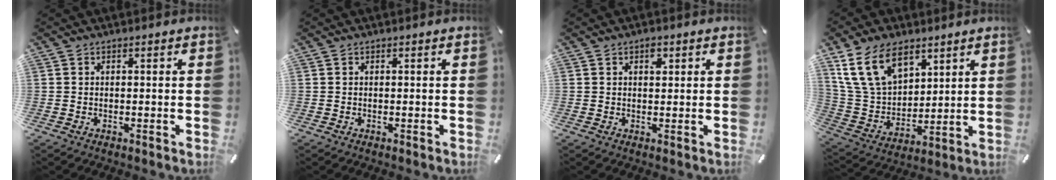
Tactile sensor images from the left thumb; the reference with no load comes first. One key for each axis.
{"total": 0.0}
{"total": 2.2, "fx": 1.0, "fy": 1.3, "fz": 1.5, "tx": -0.015, "ty": -0.003, "tz": 0.014}
{"total": 15.6, "fx": 9.0, "fy": 9.9, "fz": 8.0, "tx": -0.192, "ty": -0.030, "tz": 0.172}